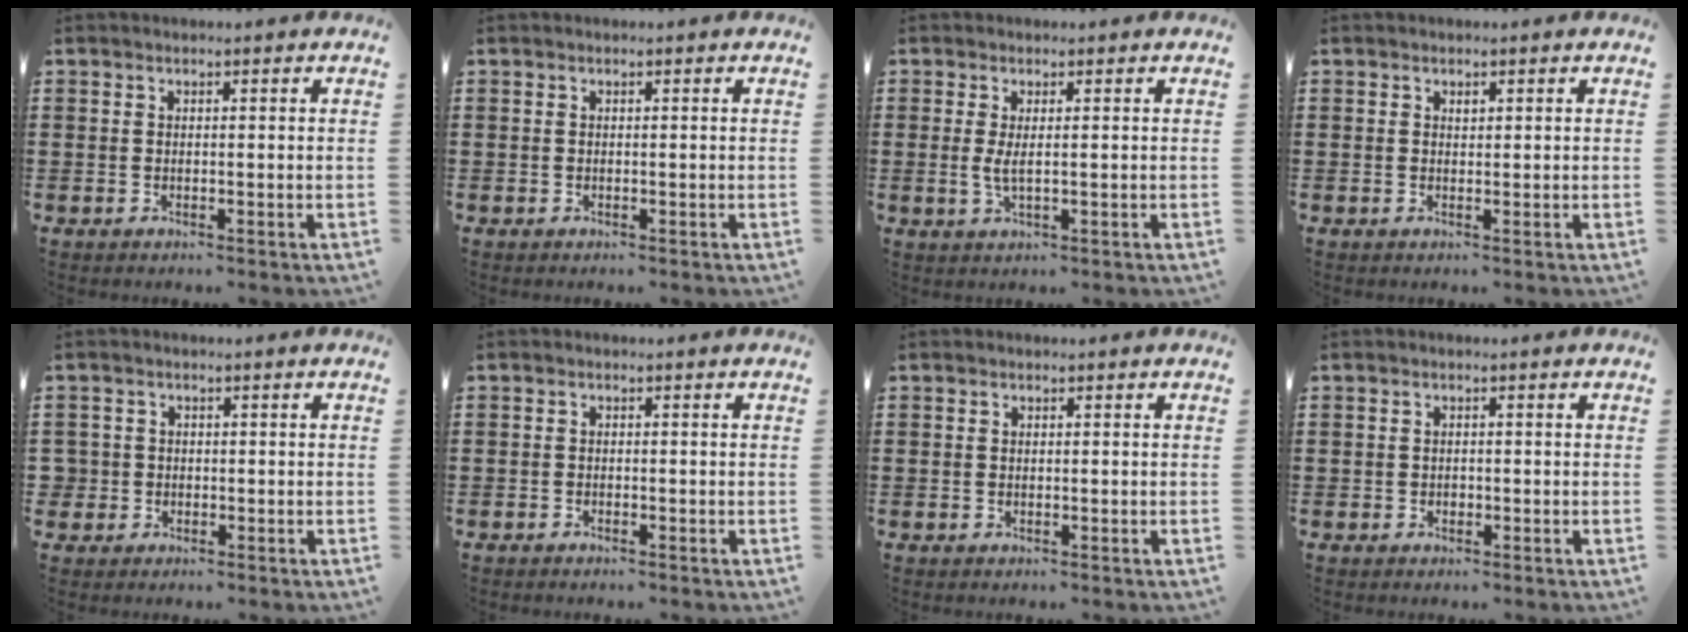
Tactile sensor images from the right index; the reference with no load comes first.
{"total": 0.0}
{"total": 2.0, "force": [0.2, 0.3, 2.0], "torque": [-0.054, -0.007, -0.001]}
{"total": 0.5, "force": [0.3, 0.4, 0.2], "torque": [-0.005, 0.002, 0.005]}
{"total": 1.8, "force": [-0.4, 1.7, 0.1], "torque": [-0.011, 0.005, -0.012]}
{"total": 0.6, "force": [-0.5, 0.2, -0.1], "torque": [0.000, 0.002, -0.012]}
{"total": 0.0}
{"total": 0.6, "force": [-0.1, 0.6, 0.2], "torque": [-0.006, 0.003, -0.004]}